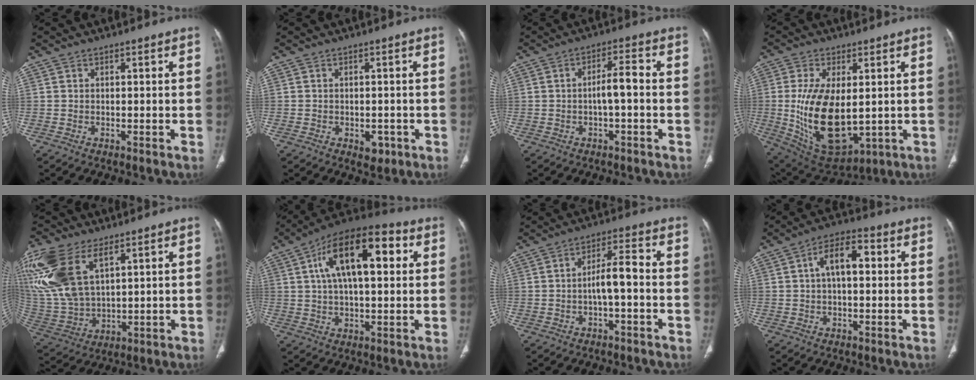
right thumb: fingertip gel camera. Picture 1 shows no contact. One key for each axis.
{"total": 2.7, "fx": -1.1, "fy": 2.0, "fz": 1.6, "tx": -0.007, "ty": 0.002, "tz": -0.008}
{"total": 4.3, "fx": -0.8, "fy": 1.0, "fz": 4.1, "tx": -0.073, "ty": 0.020, "tz": -0.015}
{"total": 17.8, "fx": -0.4, "fy": 9.1, "fz": 15.2, "tx": -0.281, "ty": -0.020, "tz": 0.021}
{"total": 20.0, "fx": 9.3, "fy": 10.5, "fz": 14.2, "tx": -0.334, "ty": -0.016, "tz": 0.196}
{"total": 18.3, "fx": 5.0, "fy": 8.2, "fz": 15.5, "tx": -0.239, "ty": 0.022, "tz": 0.073}
{"total": 5.5, "fx": -1.2, "fy": 1.5, "fz": 5.1, "tx": -0.091, "ty": 0.030, "tz": -0.025}
{"total": 7.9, "fx": 1.3, "fy": 3.9, "fz": 6.7, "tx": -0.112, "ty": 0.027, "tz": 0.014}